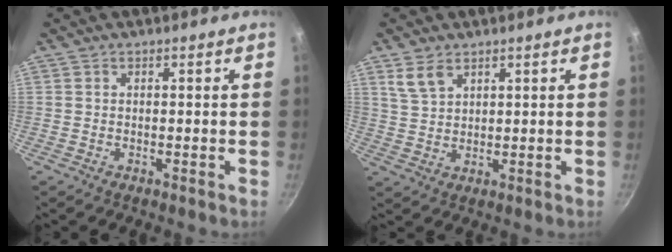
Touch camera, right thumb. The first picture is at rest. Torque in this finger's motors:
{"motor_torque": [-0.27, 0.87, 0.12, -0.26, 0.00]}